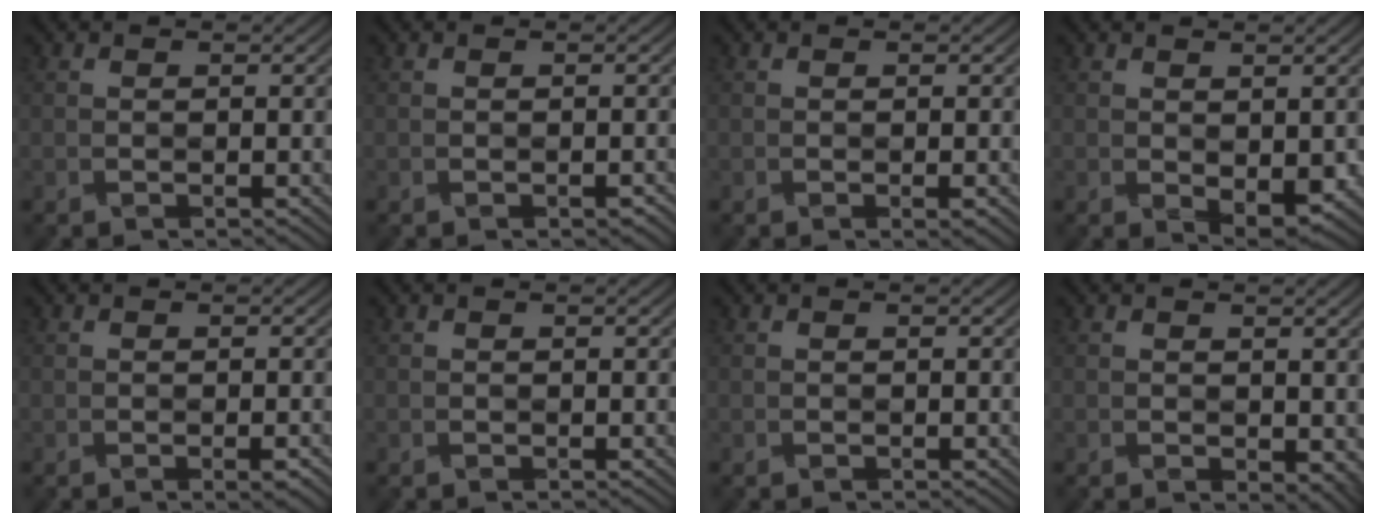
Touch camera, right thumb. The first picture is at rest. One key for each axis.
{"total": 1.1, "fx": -0.6, "fy": 0.4, "fz": 0.7, "tx": -0.010, "ty": -0.004, "tz": -0.007}
{"total": 0.8, "fx": -0.3, "fy": 0.2, "fz": 0.7, "tx": -0.012, "ty": 0.000, "tz": -0.006}
{"total": 2.9, "fx": -0.2, "fy": 1.5, "fz": 2.5, "tx": -0.042, "ty": -0.008, "tz": 0.000}
{"total": 1.4, "fx": -0.8, "fy": 0.4, "fz": 1.1, "tx": -0.018, "ty": -0.003, "tz": -0.012}
{"total": 0.0}
{"total": 0.0}
{"total": 2.6, "fx": 0.6, "fy": 1.8, "fz": 1.8, "tx": -0.028, "ty": -0.010, "tz": 0.017}